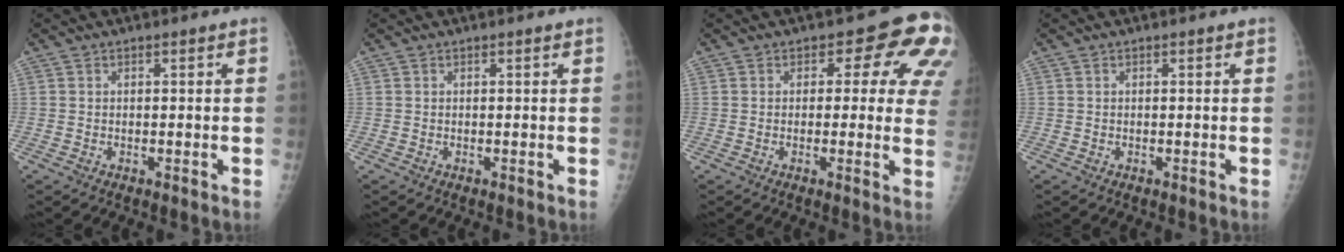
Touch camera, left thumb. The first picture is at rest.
{"total": 0.0}
{"total": 11.0, "force": [3.4, 6.1, 8.5], "torque": [-0.045, -0.007, 0.022]}
{"total": 0.0}